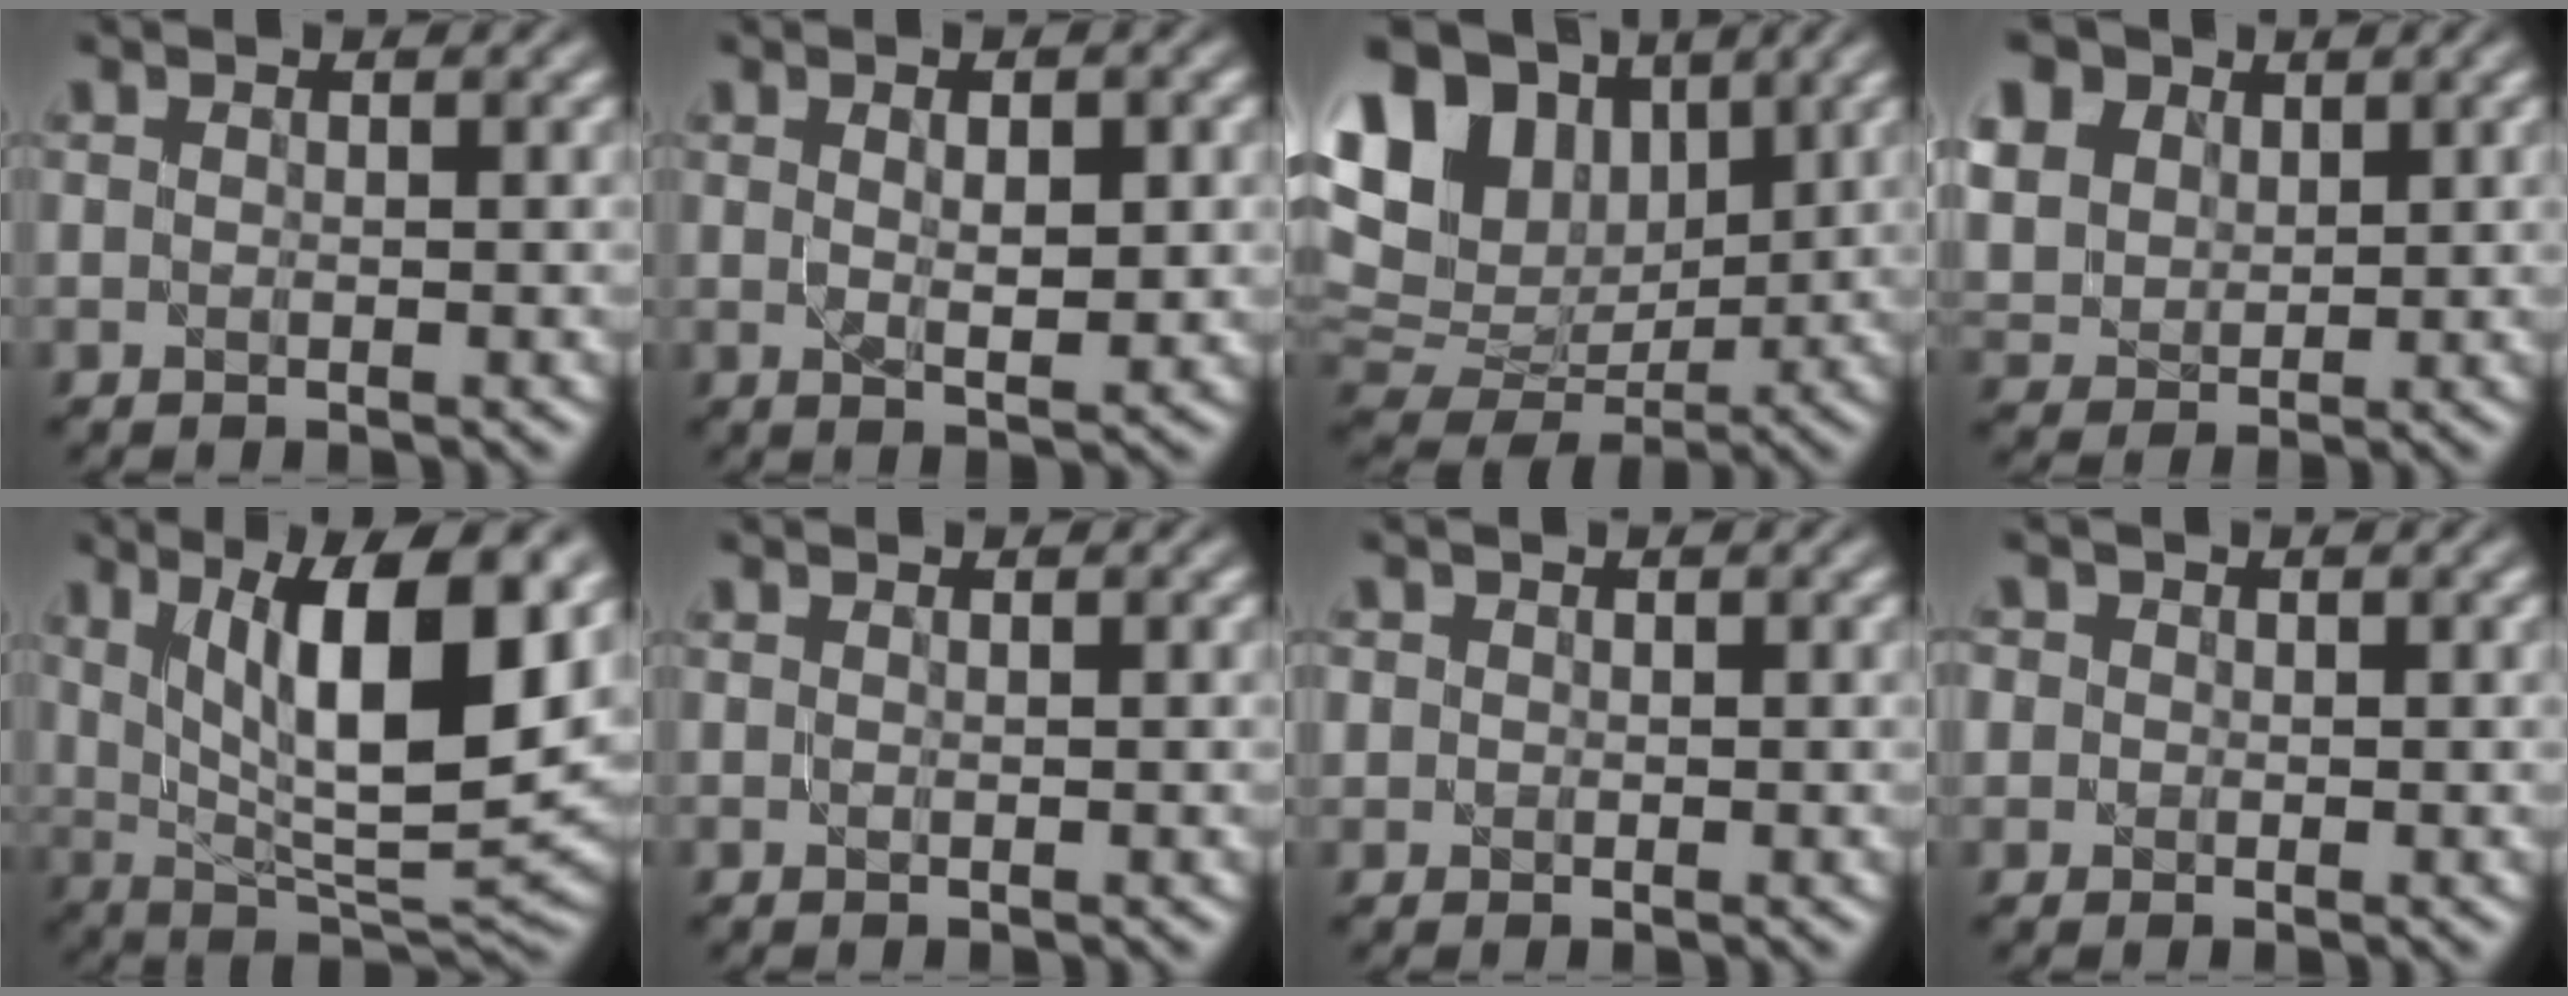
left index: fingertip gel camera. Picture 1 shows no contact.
{"total": 3.5, "force": [0.8, 1.3, 3.1], "torque": [-0.054, -0.005, 0.017]}
{"total": 14.7, "force": [5.8, 9.9, 9.3], "torque": [-0.199, 0.038, 0.103]}
{"total": 13.2, "force": [6.7, 9.7, 6.0], "torque": [-0.179, 0.030, 0.121]}
{"total": 12.6, "force": [4.5, 4.3, 11.0], "torque": [-0.170, -0.007, 0.085]}
{"total": 0.0}
{"total": 0.9, "force": [0.2, 0.9, 0.1], "torque": [0.005, -0.003, 0.001]}
{"total": 2.1, "force": [0.8, 1.8, 0.7], "torque": [-0.008, 0.011, 0.004]}